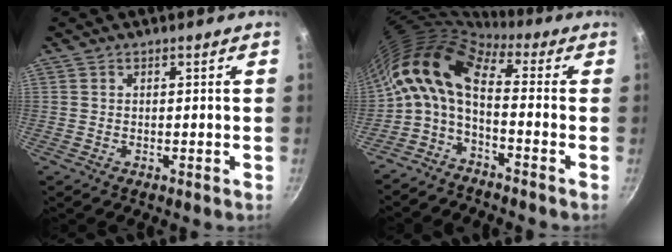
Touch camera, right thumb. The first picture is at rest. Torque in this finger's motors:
{"motor_torque": [2.46, 2.55, 1.31, -1.32, 0.25]}